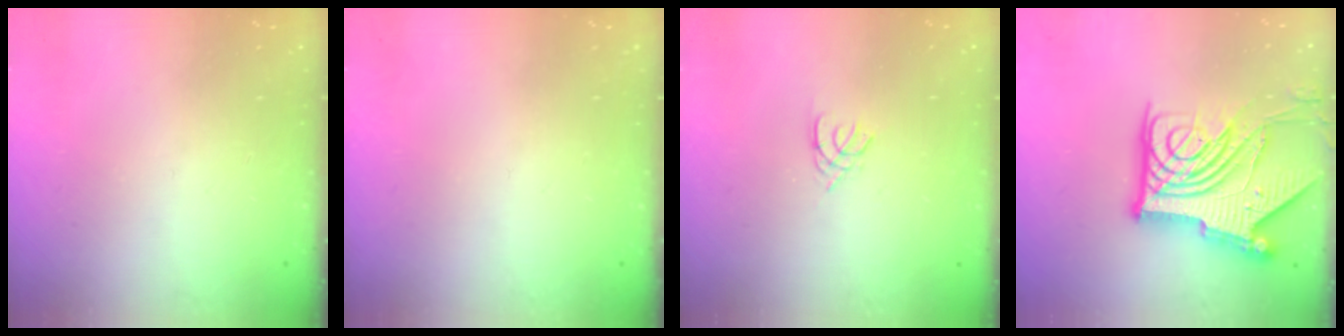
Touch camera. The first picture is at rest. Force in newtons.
{"total": 0.0}
{"total": 1.4, "press": 1.4, "slide": 0.3}
{"total": 20.6, "press": 20.4, "slide": 2.3}